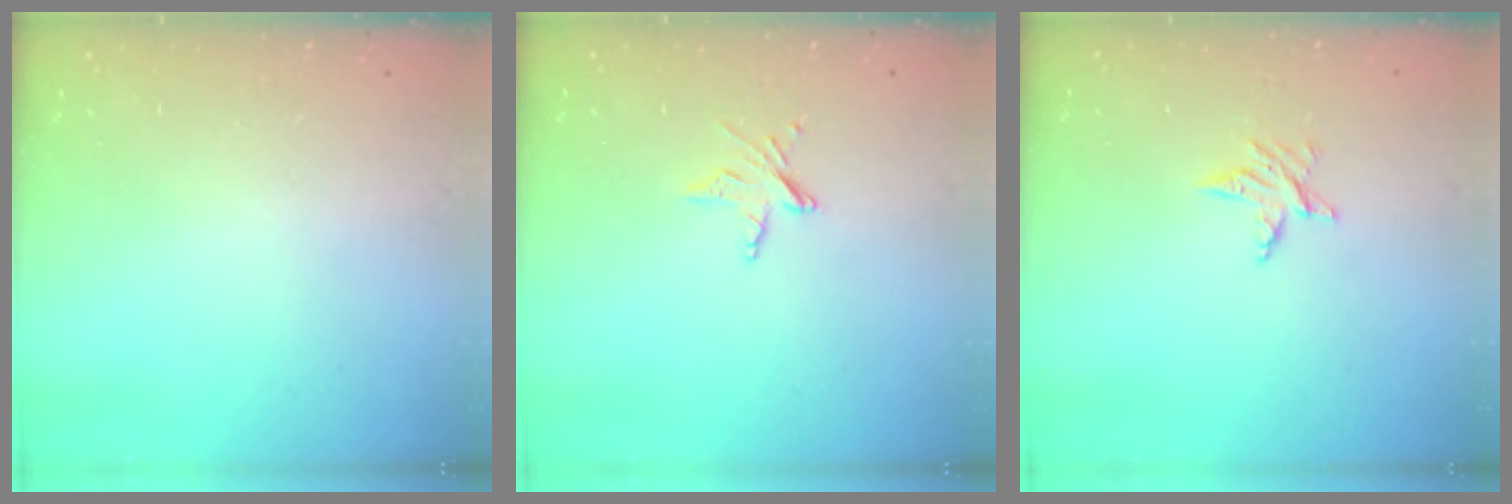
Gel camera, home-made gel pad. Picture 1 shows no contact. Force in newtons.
{"total": 5.4, "press": 5.4, "slide": 0.2}
{"total": 4.0, "press": 3.9, "slide": 0.5}